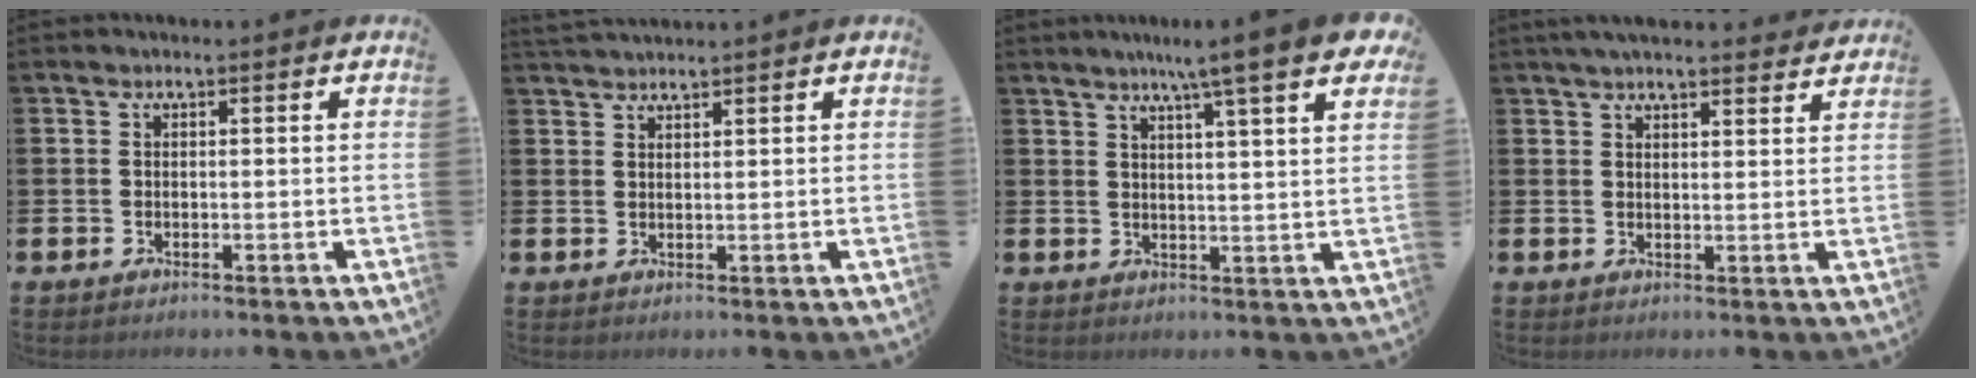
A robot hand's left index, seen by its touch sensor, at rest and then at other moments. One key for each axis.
{"total": 1.9, "fx": 1.9, "fy": 0.0, "fz": 0.0, "tx": -0.003, "ty": -0.006, "tz": 0.036}
{"total": 7.7, "fx": 6.3, "fy": 0.2, "fz": 4.4, "tx": -0.076, "ty": -0.027, "tz": 0.104}
{"total": 3.9, "fx": 3.8, "fy": 0.5, "fz": 1.1, "tx": -0.029, "ty": -0.012, "tz": 0.069}